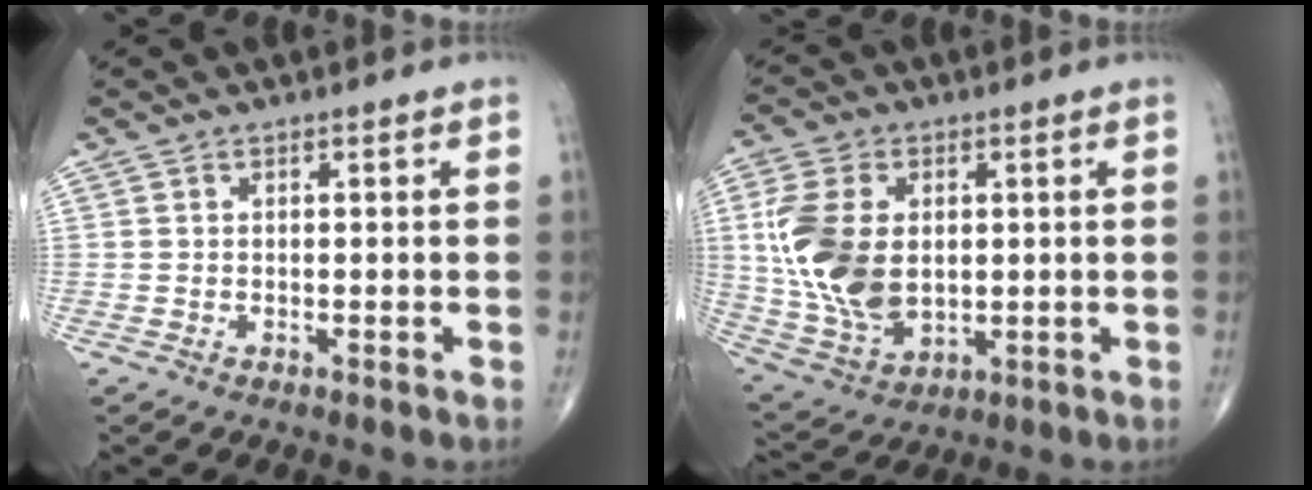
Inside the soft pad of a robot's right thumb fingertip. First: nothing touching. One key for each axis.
{"total": 16.0, "fx": 1.6, "fy": 10.5, "fz": 12.0, "tx": -0.238, "ty": -0.011, "tz": 0.041}